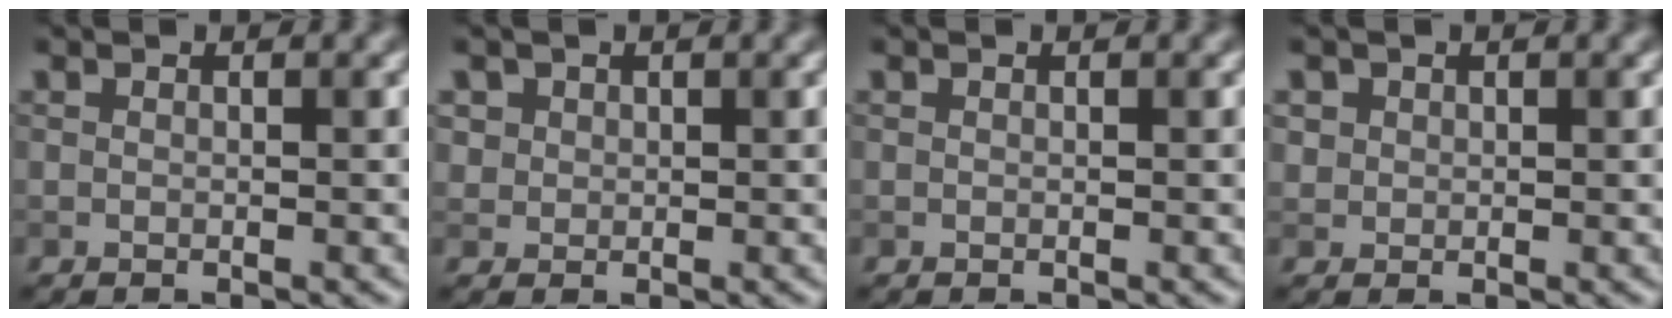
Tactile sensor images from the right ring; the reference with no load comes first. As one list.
[{"total": 1.4, "force": [0.6, 1.2, 0.2], "torque": [-0.001, -0.008, 0.024]}, {"total": 0.0}, {"total": 1.1, "force": [0.4, 1.0, 0.2], "torque": [0.003, -0.006, 0.013]}]